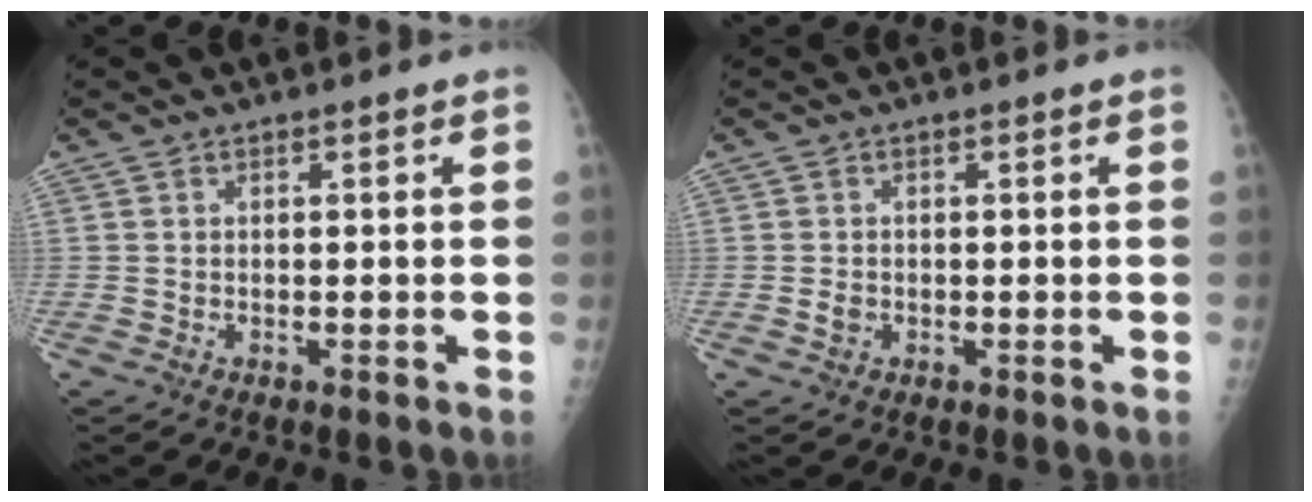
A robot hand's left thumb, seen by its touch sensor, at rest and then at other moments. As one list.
[{"total": 1.3, "force": [-0.2, 1.1, 0.7], "torque": [-0.009, 0.001, -0.002]}]